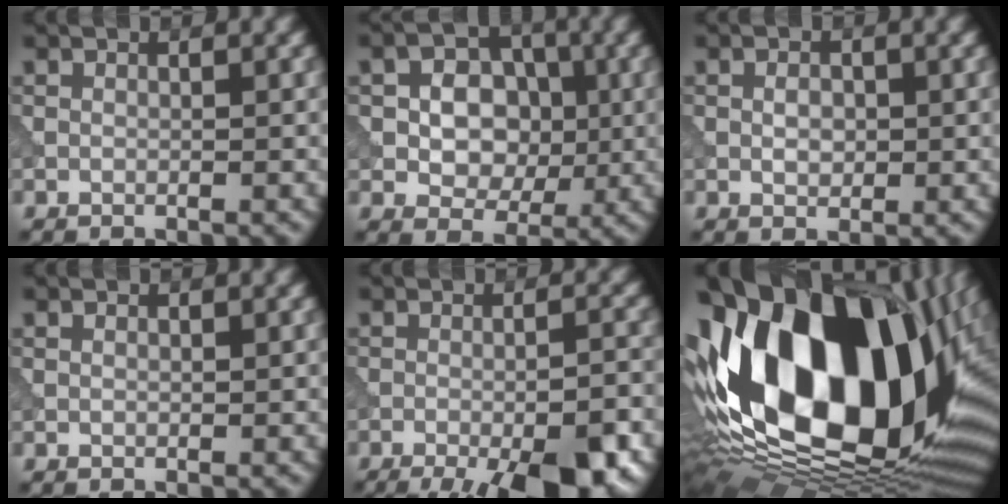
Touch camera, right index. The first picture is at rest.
{"total": 6.6, "force": [0.3, 5.3, 3.9], "torque": [-0.048, 0.013, -0.007]}
{"total": 1.5, "force": [-0.2, 1.0, 1.1], "torque": [-0.020, -0.001, -0.004]}
{"total": 0.0}
{"total": 9.3, "force": [-5.2, 2.2, 7.4], "torque": [-0.104, -0.013, -0.076]}
{"total": 21.9, "force": [2.7, 13.0, 17.5], "torque": [-0.348, -0.007, 0.052]}